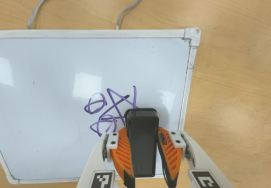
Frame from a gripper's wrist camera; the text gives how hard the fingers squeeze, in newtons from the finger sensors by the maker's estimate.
{"total": 13.5, "left": 13.4, "right": 13.7}